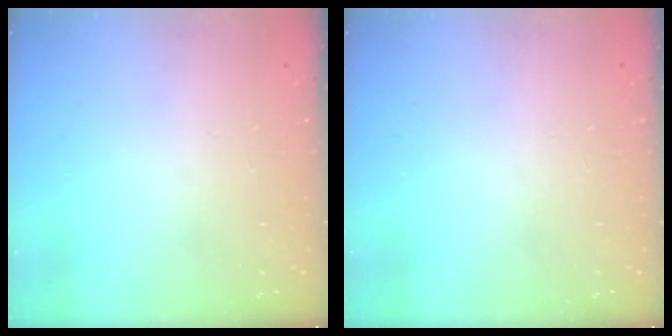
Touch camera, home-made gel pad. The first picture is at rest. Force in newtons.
{"total": 0.0}